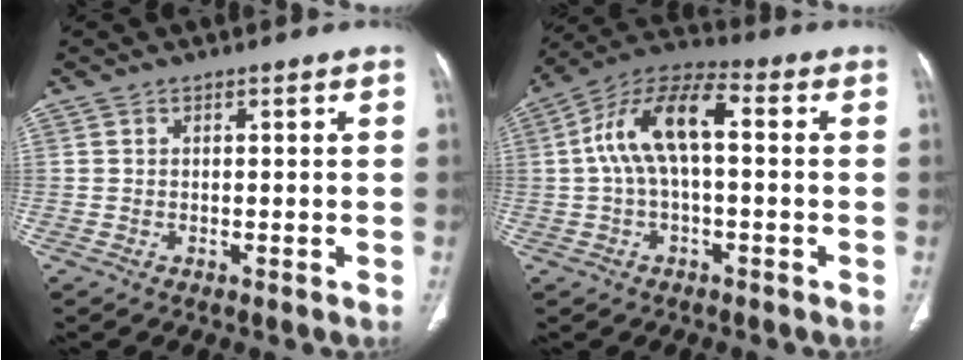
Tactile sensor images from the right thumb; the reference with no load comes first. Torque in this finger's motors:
{"motor_torque": [0.20, 0.21, 0.85, -0.46, 0.17]}